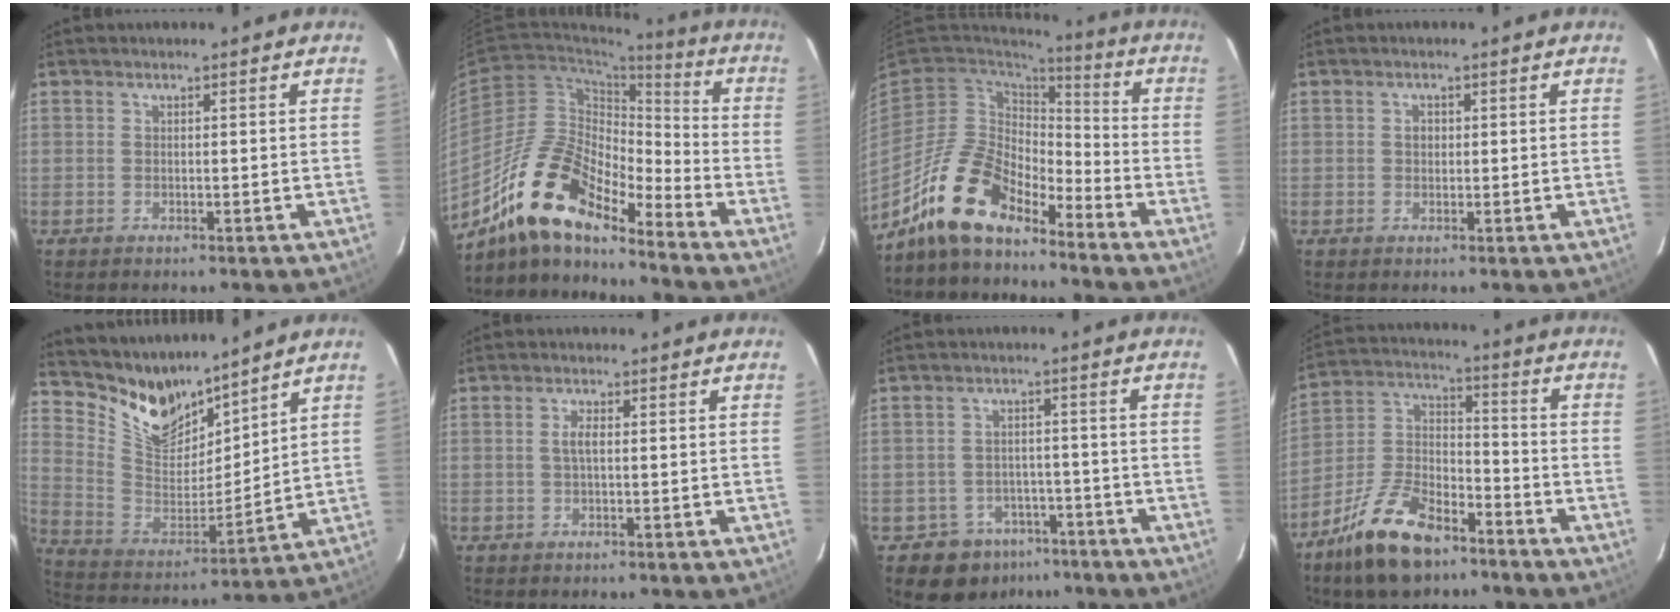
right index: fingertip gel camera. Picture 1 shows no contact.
{"total": 17.0, "force": [-13.0, 5.2, 9.6], "torque": [-0.174, -0.006, -0.254]}
{"total": 14.3, "force": [-11.3, 5.4, 7.0], "torque": [-0.142, 0.004, -0.219]}
{"total": 1.4, "force": [0.1, 1.2, 0.7], "torque": [-0.010, 0.005, 0.002]}
{"total": 12.9, "force": [11.1, 5.1, 4.1], "torque": [-0.094, -0.011, 0.222]}
{"total": 2.0, "force": [0.1, 0.6, 1.9], "torque": [-0.038, 0.003, 0.001]}
{"total": 7.7, "force": [-5.0, 5.7, 1.1], "torque": [-0.030, 0.028, -0.059]}
{"total": 15.9, "force": [-10.4, 7.7, 9.4], "torque": [-0.201, 0.019, -0.187]}